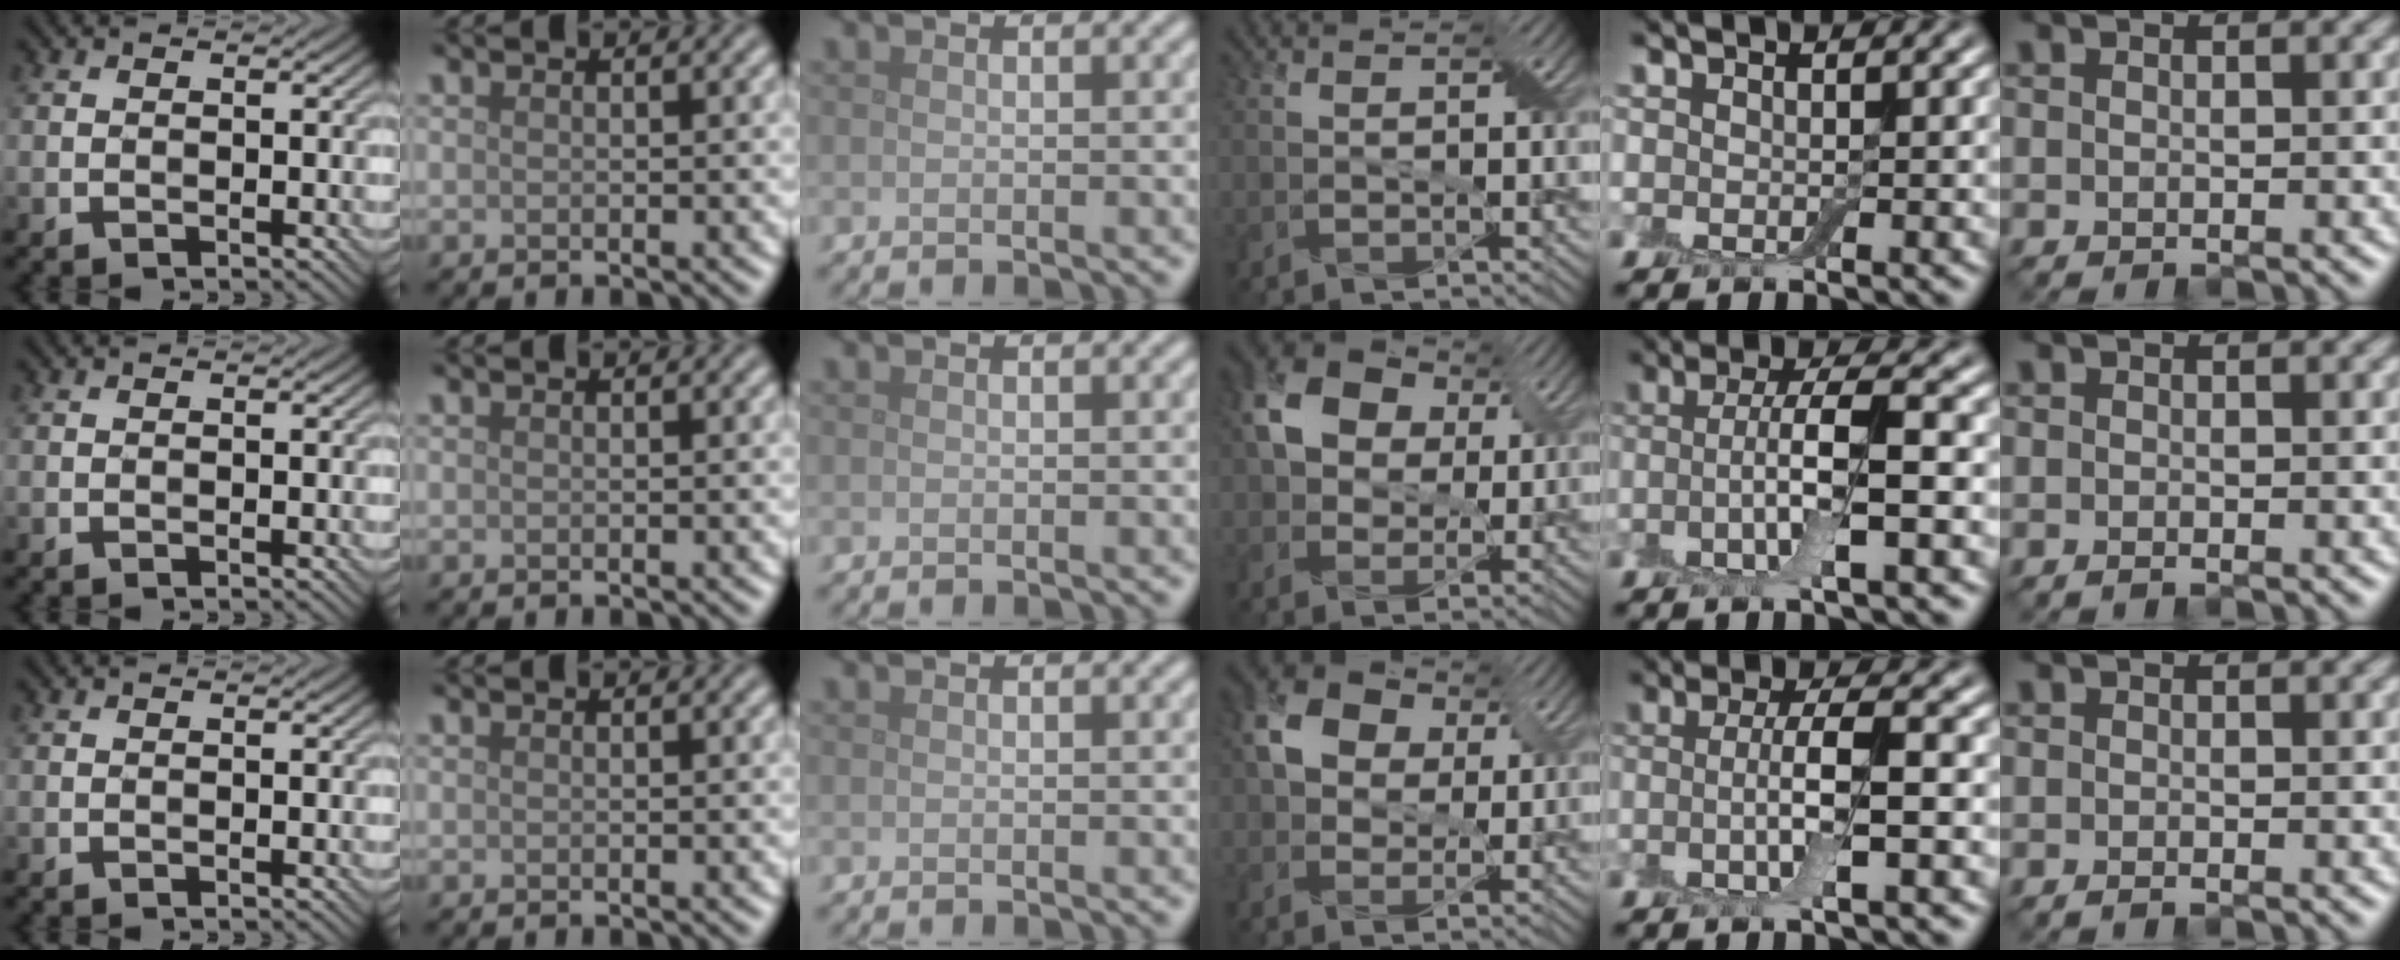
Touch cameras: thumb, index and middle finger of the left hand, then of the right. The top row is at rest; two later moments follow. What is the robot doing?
{"motion": "wipe", "object": "dish"}